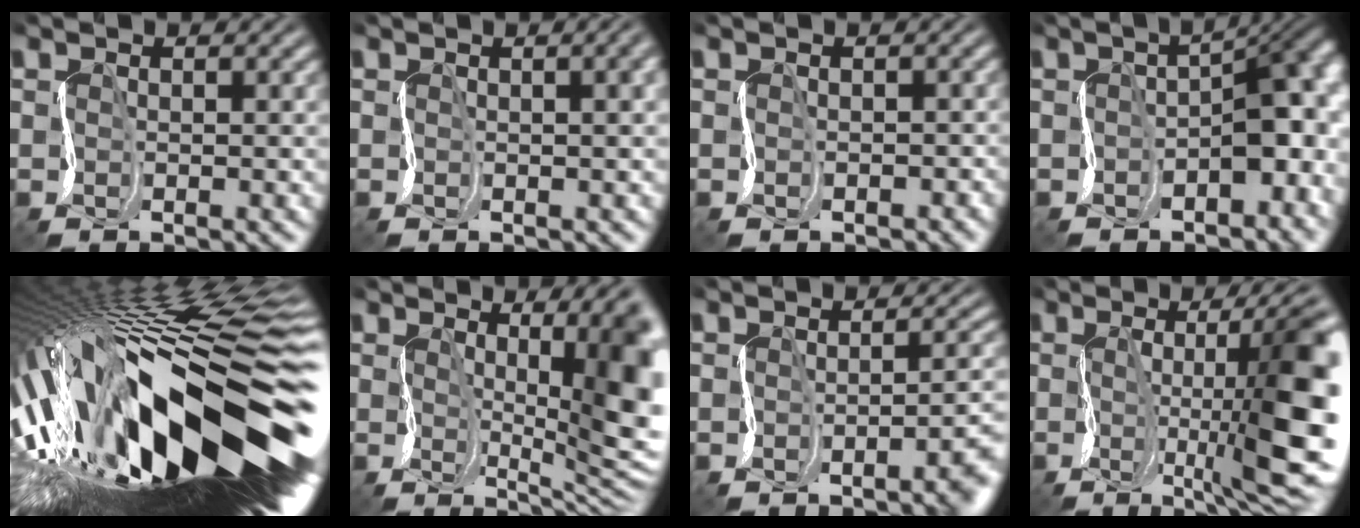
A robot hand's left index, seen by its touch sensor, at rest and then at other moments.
{"total": 6.7, "force": [1.9, 3.7, 5.3], "torque": [-0.013, 0.039, -0.015]}
{"total": 1.0, "force": [-0.6, 0.8, 0.2], "torque": [0.007, 0.001, -0.005]}
{"total": 8.3, "force": [-0.3, 3.7, 7.4], "torque": [-0.084, 0.003, -0.004]}
{"total": 19.7, "force": [-2.5, 6.6, 18.4], "torque": [-0.307, -0.008, -0.054]}
{"total": 10.7, "force": [1.4, 2.6, 10.3], "torque": [-0.130, -0.006, 0.027]}
{"total": 4.5, "force": [-1.6, 1.3, 4.0], "torque": [-0.026, -0.007, -0.022]}
{"total": 11.7, "force": [0.0, 2.8, 11.3], "torque": [-0.145, -0.001, -0.004]}